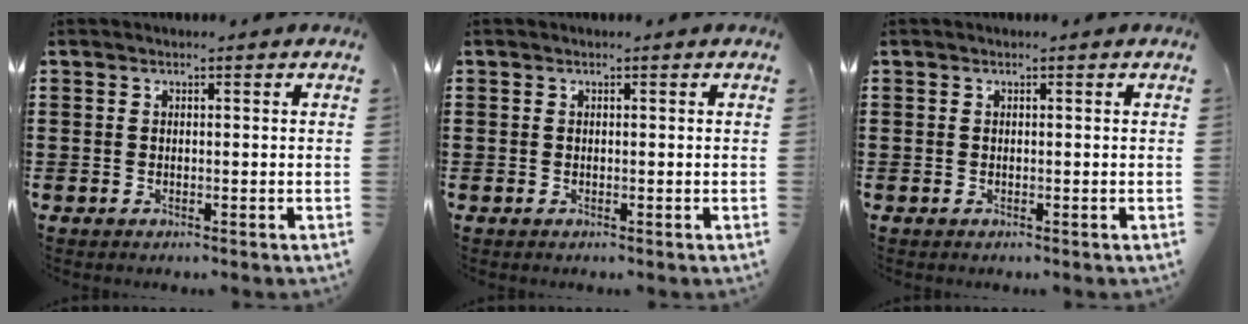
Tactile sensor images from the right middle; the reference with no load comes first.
{"total": 0.0}
{"total": 0.0}